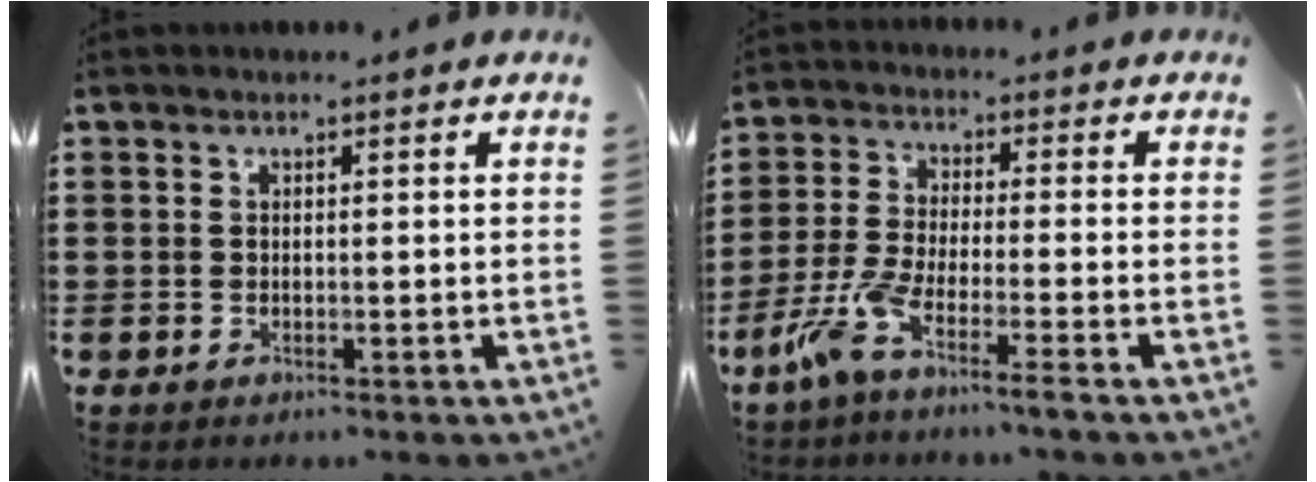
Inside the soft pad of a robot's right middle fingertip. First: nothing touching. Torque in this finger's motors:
{"motor_torque": [1.63, -0.51, 0.74, 0.15]}